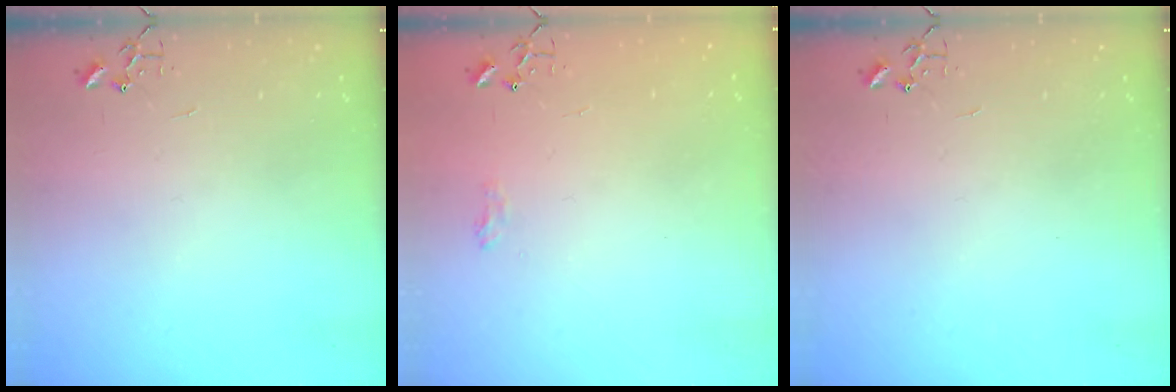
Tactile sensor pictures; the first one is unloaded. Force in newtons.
{"total": 6.3, "press": 6.3, "slide": 0.8}
{"total": 0.0}